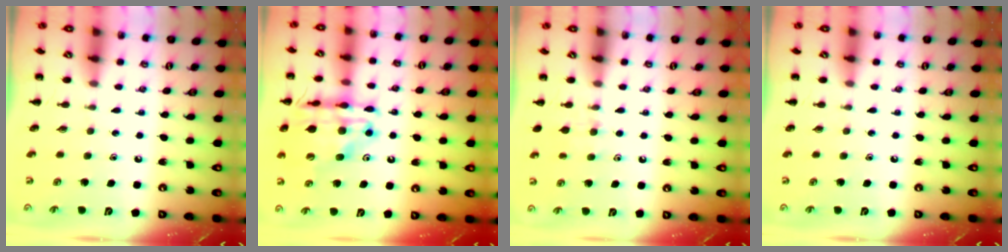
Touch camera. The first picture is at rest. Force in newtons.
{"total": 19.3, "press": 18.8, "slide": 4.2}
{"total": 7.9, "press": 7.6, "slide": 2.1}
{"total": 0.0}